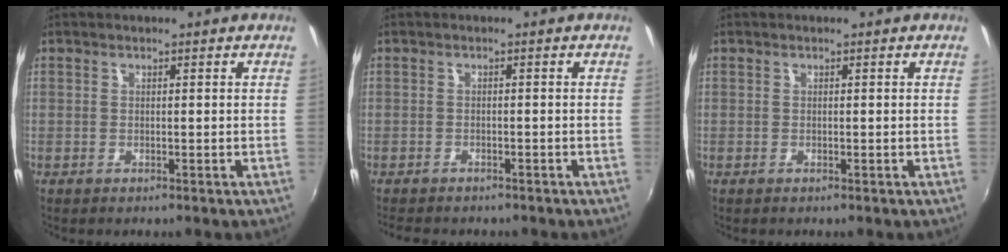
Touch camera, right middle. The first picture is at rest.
{"total": 4.8, "force": [-4.2, 1.5, 1.7], "torque": [-0.045, -0.018, -0.064]}
{"total": 0.0}